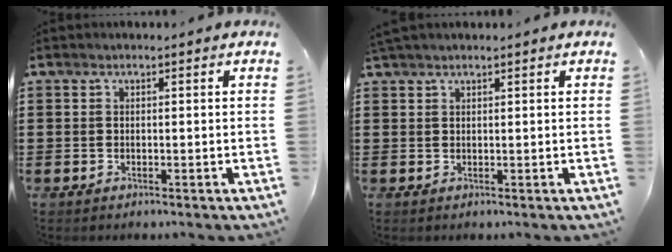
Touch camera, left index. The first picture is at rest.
{"total": 1.1, "force": [1.0, 0.2, 0.5], "torque": [-0.011, 0.001, 0.019]}